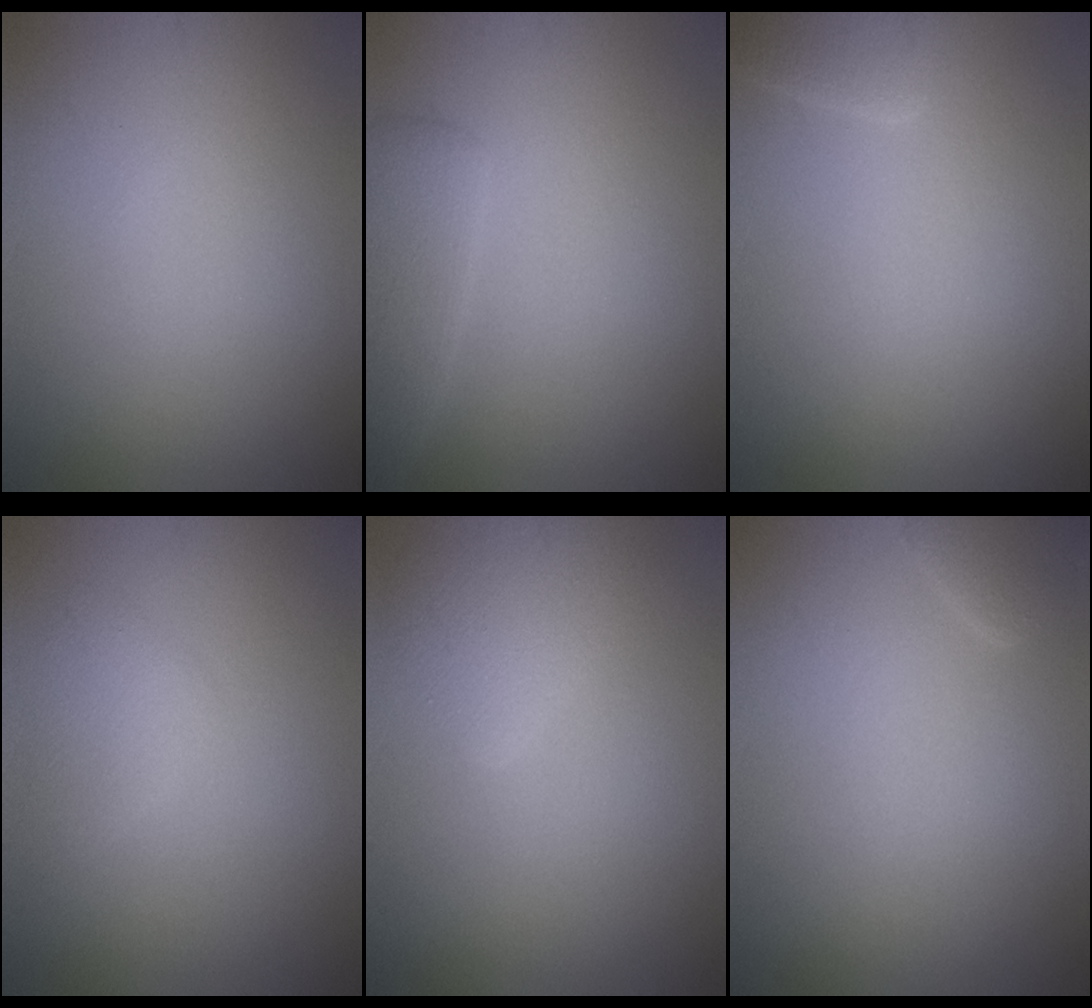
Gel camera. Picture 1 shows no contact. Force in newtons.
{"total": 2.6, "press": 2.6, "slide": 0.2}
{"total": 2.3, "press": 2.3, "slide": 0.2}
{"total": 1.7, "press": 1.7, "slide": 0.1}
{"total": 3.1, "press": 3.1, "slide": 0.2}
{"total": 1.7, "press": 1.7, "slide": 0.1}